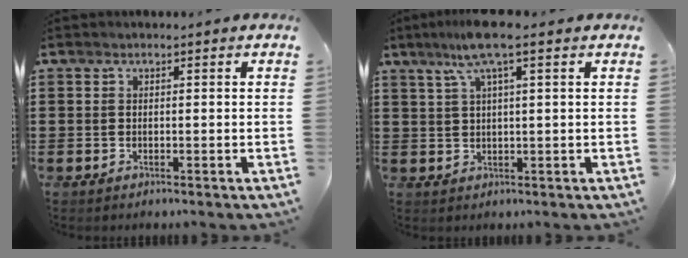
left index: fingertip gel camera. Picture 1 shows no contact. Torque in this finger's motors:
{"motor_torque": [1.11, -1.03, 0.73, 0.21]}